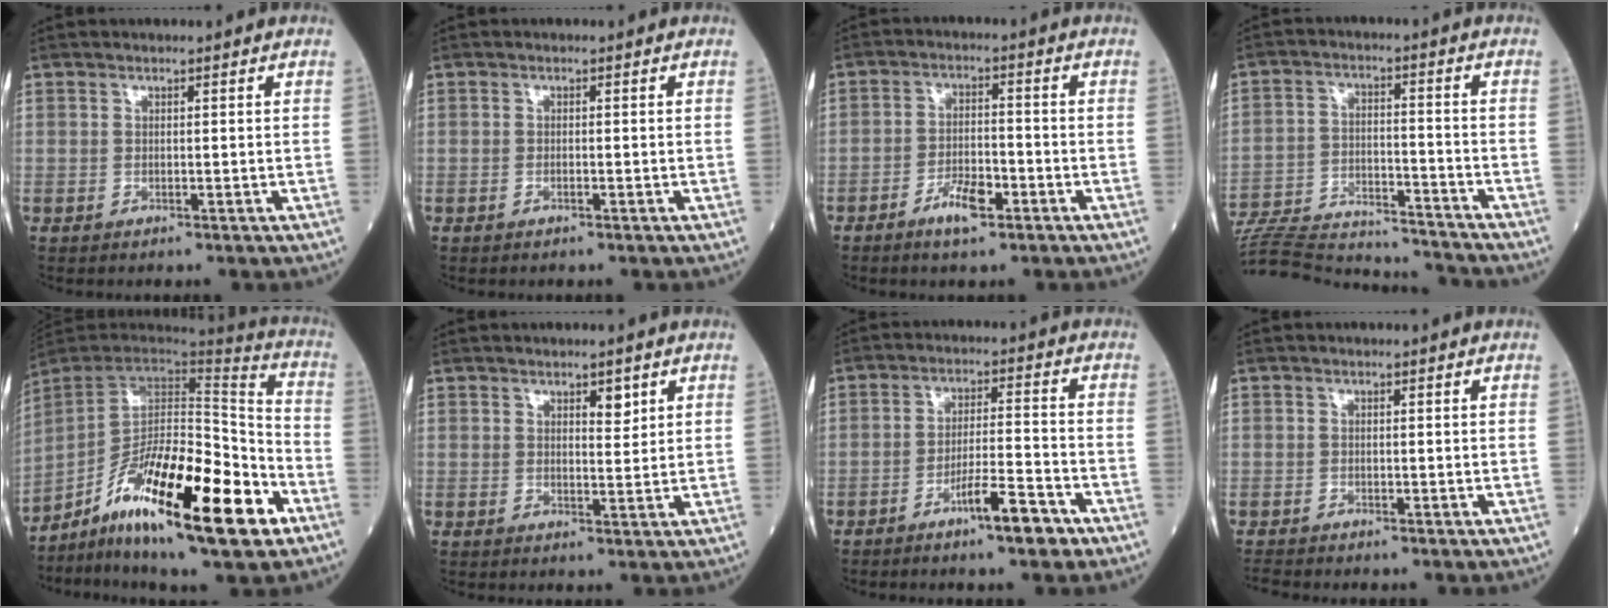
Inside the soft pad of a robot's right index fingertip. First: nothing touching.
{"total": 0.7, "force": [-0.5, 0.1, 0.6], "torque": [-0.015, 0.001, -0.009]}
{"total": 5.3, "force": [-3.1, 1.6, 4.0], "torque": [-0.077, 0.002, -0.056]}
{"total": 21.0, "force": [-20.1, 2.7, 5.4], "torque": [-0.134, -0.007, -0.305]}
{"total": 23.7, "force": [-11.7, 4.6, 20.1], "torque": [-0.329, -0.023, -0.200]}
{"total": 2.3, "force": [1.3, 0.8, 1.7], "torque": [-0.023, -0.004, 0.020]}
{"total": 7.2, "force": [-4.6, 0.6, 5.6], "torque": [-0.091, -0.001, -0.077]}
{"total": 1.2, "force": [-1.2, 0.1, -0.1], "torque": [0.002, -0.006, -0.024]}